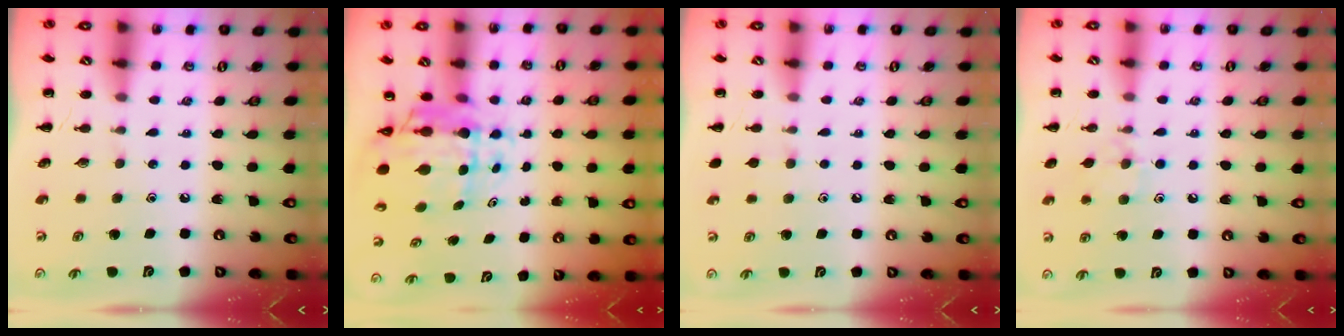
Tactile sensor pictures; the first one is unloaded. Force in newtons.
{"total": 7.5, "press": 6.9, "slide": 2.9}
{"total": 4.9, "press": 4.5, "slide": 1.9}
{"total": 7.8, "press": 7.5, "slide": 2.0}